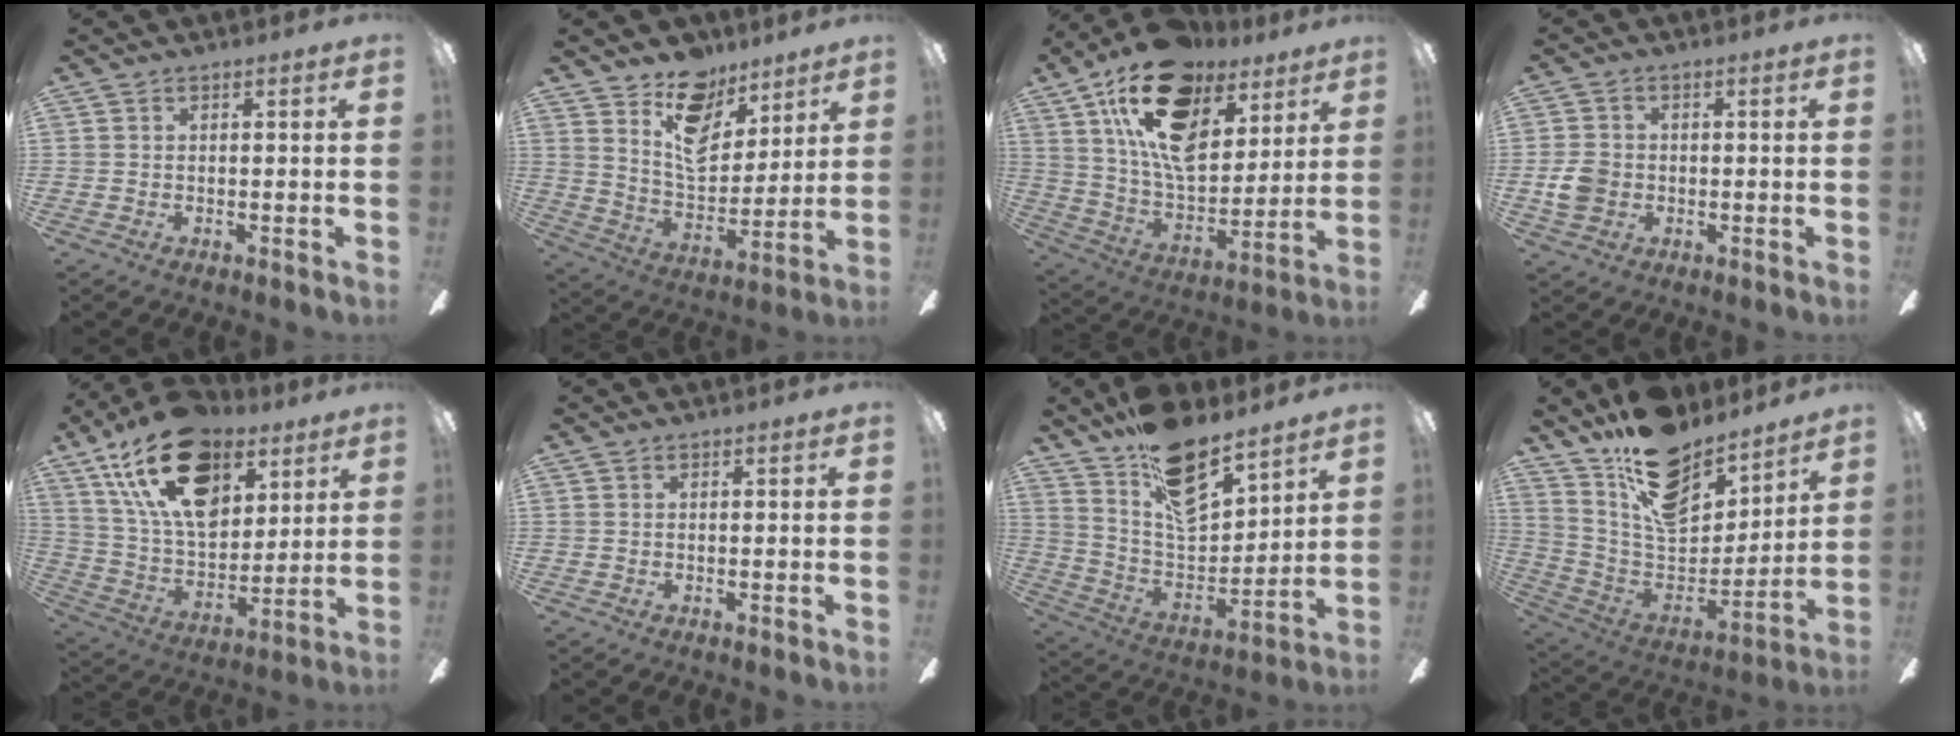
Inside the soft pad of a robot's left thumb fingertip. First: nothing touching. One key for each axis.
{"total": 14.4, "fx": 9.8, "fy": 8.4, "fz": 6.4, "tx": -0.096, "ty": -0.059, "tz": 0.183}
{"total": 22.4, "fx": 12.7, "fy": 12.1, "fz": 13.9, "tx": -0.252, "ty": -0.060, "tz": 0.223}
{"total": 5.5, "fx": -0.7, "fy": 4.6, "fz": 2.9, "tx": -0.056, "ty": 0.007, "tz": -0.013}
{"total": 23.8, "fx": 12.4, "fy": 14.1, "fz": 14.6, "tx": -0.261, "ty": -0.051, "tz": 0.220}
{"total": 0.0}
{"total": 17.2, "fx": 12.9, "fy": 7.1, "fz": 8.8, "tx": -0.155, "ty": -0.089, "tz": 0.233}
{"total": 17.4, "fx": 12.8, "fy": 8.9, "fz": 7.9, "tx": -0.137, "ty": -0.092, "tz": 0.230}